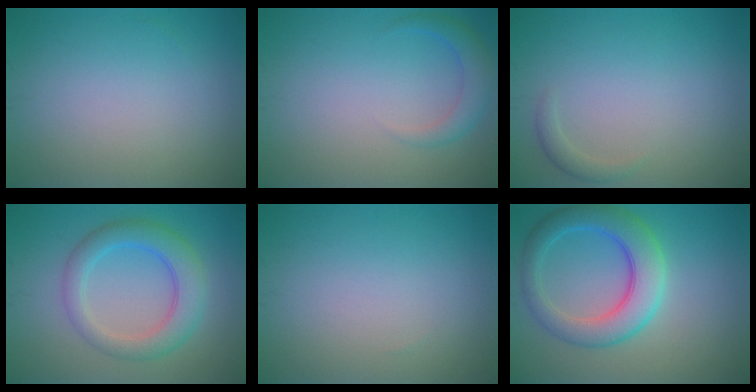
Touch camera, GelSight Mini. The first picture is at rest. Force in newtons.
{"total": 2.3, "press": 2.3, "slide": 0.2}
{"total": 1.1, "press": 1.1, "slide": 0.0}
{"total": 4.8, "press": 4.8, "slide": 0.1}
{"total": 0.0}
{"total": 6.2, "press": 6.2, "slide": 0.1}